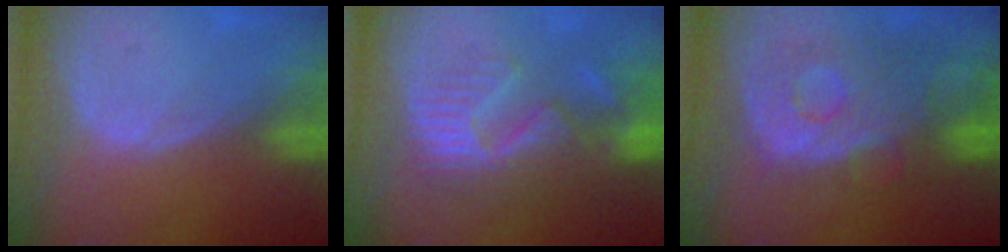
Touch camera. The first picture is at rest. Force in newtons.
{"total": 10.9, "press": 9.8, "slide": 4.9}
{"total": 11.0, "press": 9.7, "slide": 5.3}